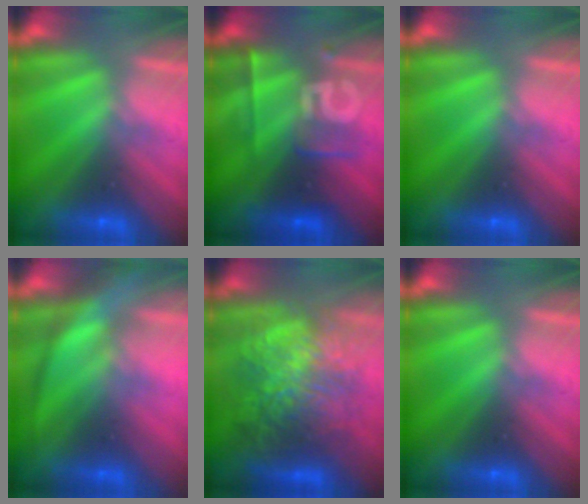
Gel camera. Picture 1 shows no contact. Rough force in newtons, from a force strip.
{"total": 2.4}
{"total": 0.0}
{"total": 3.1}
{"total": 7.2}
{"total": 0.0}